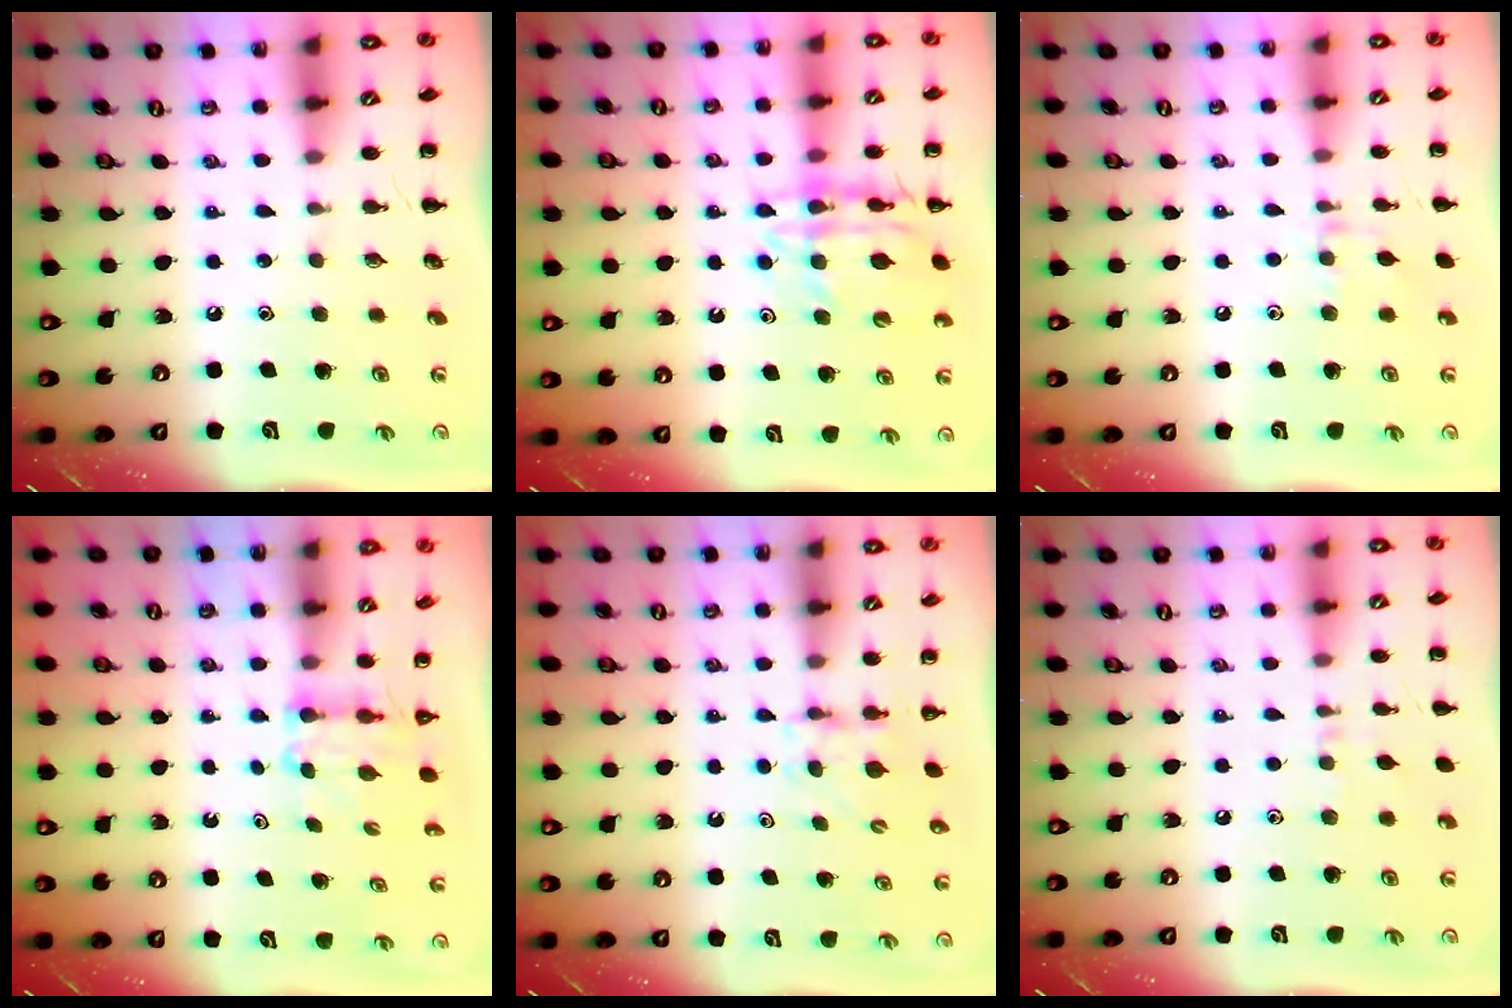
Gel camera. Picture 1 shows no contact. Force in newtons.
{"total": 14.1, "press": 13.8, "slide": 2.8}
{"total": 6.5, "press": 6.3, "slide": 1.6}
{"total": 3.7, "press": 3.6, "slide": 0.6}
{"total": 3.8, "press": 3.5, "slide": 1.6}
{"total": 5.3, "press": 5.0, "slide": 1.8}